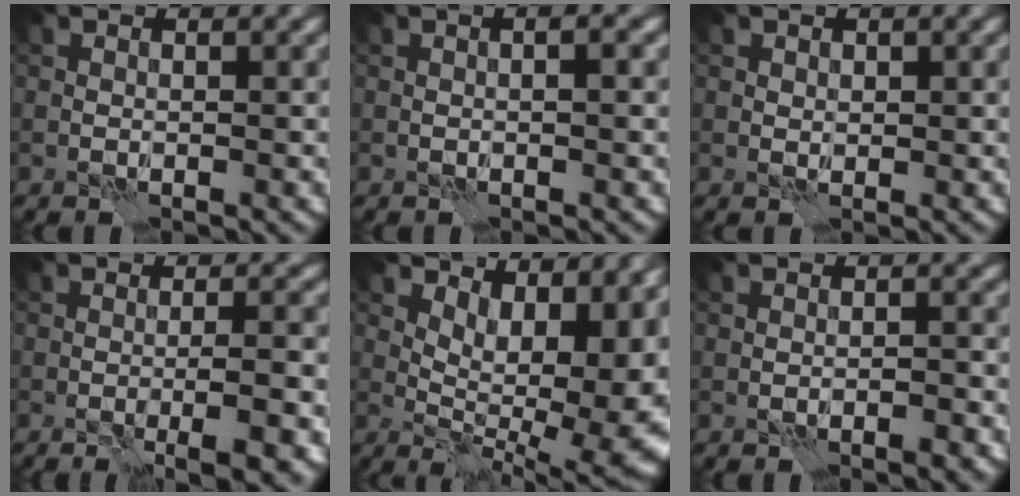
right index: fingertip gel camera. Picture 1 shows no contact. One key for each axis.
{"total": 2.4, "fx": 0.3, "fy": 0.7, "fz": 2.2, "tx": -0.010, "ty": 0.003, "tz": -0.005}
{"total": 0.8, "fx": 0.4, "fy": 0.6, "fz": 0.3, "tx": -0.004, "ty": -0.003, "tz": 0.009}
{"total": 5.5, "fx": -1.3, "fy": 1.4, "fz": 5.1, "tx": -0.056, "ty": -0.003, "tz": -0.013}
{"total": 12.7, "fx": 2.9, "fy": 6.2, "fz": 10.7, "tx": -0.106, "ty": 0.009, "tz": 0.052}
{"total": 1.6, "fx": -1.0, "fy": 0.1, "fz": 1.3, "tx": -0.017, "ty": 0.004, "tz": -0.014}